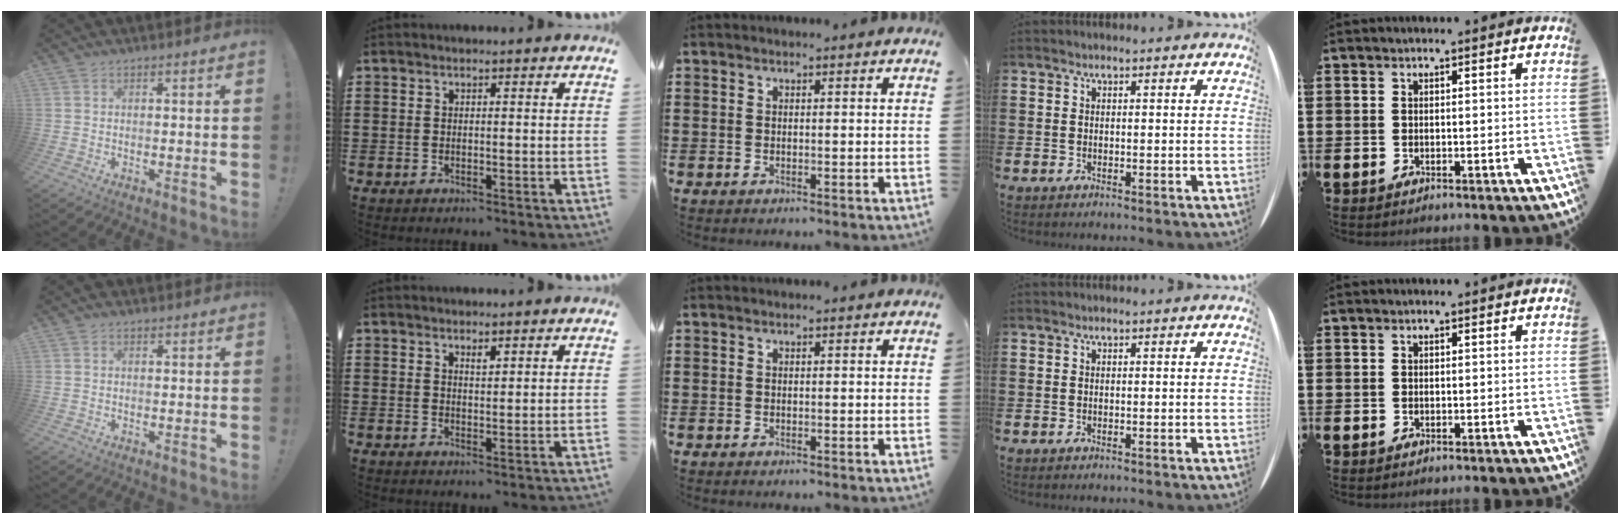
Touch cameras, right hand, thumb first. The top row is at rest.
{"thumb": {"total": 0.7, "force": [-0.6, -0.1, -0.2], "torque": [0.005, 0.007, -0.011]}, "index": {"total": 1.3, "force": [1.0, 0.5, 0.7], "torque": [-0.014, 0.002, 0.018]}}